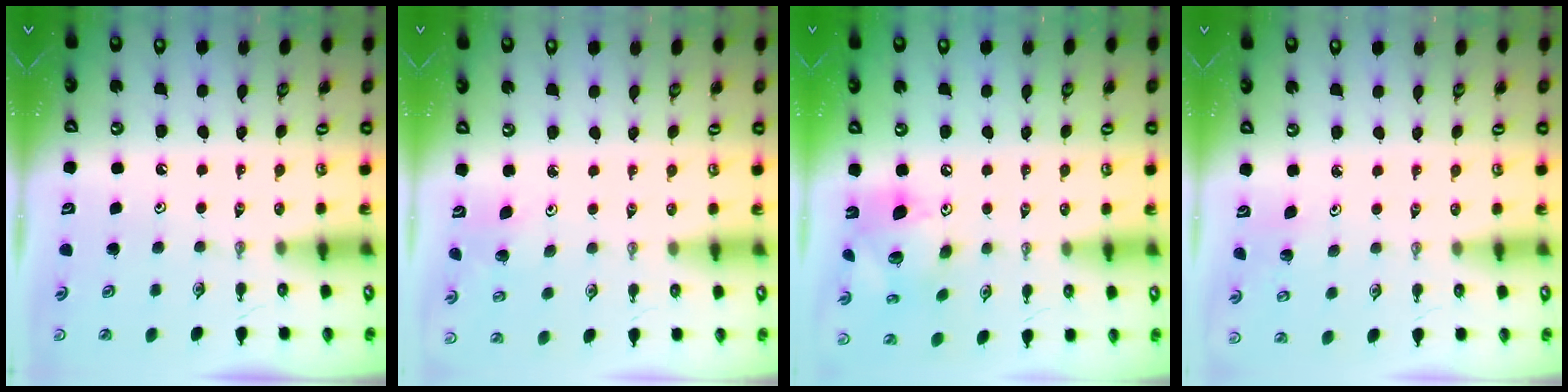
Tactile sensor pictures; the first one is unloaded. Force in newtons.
{"total": 2.8, "press": 2.8, "slide": 0.3}
{"total": 14.8, "press": 14.7, "slide": 1.2}
{"total": 1.0, "press": 1.0, "slide": 0.1}